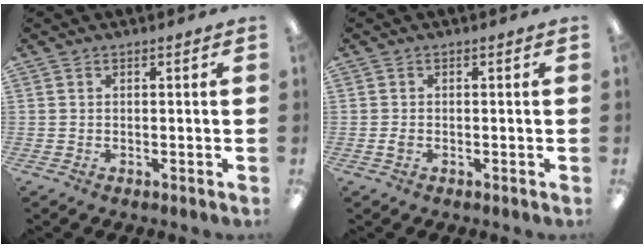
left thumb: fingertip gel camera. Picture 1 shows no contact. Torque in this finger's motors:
{"motor_torque": [-0.03, 0.03, -0.01, -0.05, 0.02]}